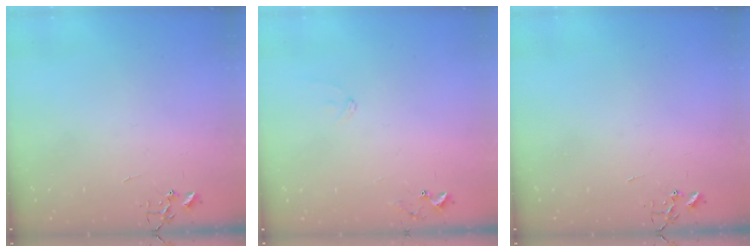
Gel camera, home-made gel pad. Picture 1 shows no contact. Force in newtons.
{"total": 7.8, "press": 7.7, "slide": 0.5}
{"total": 0.0}